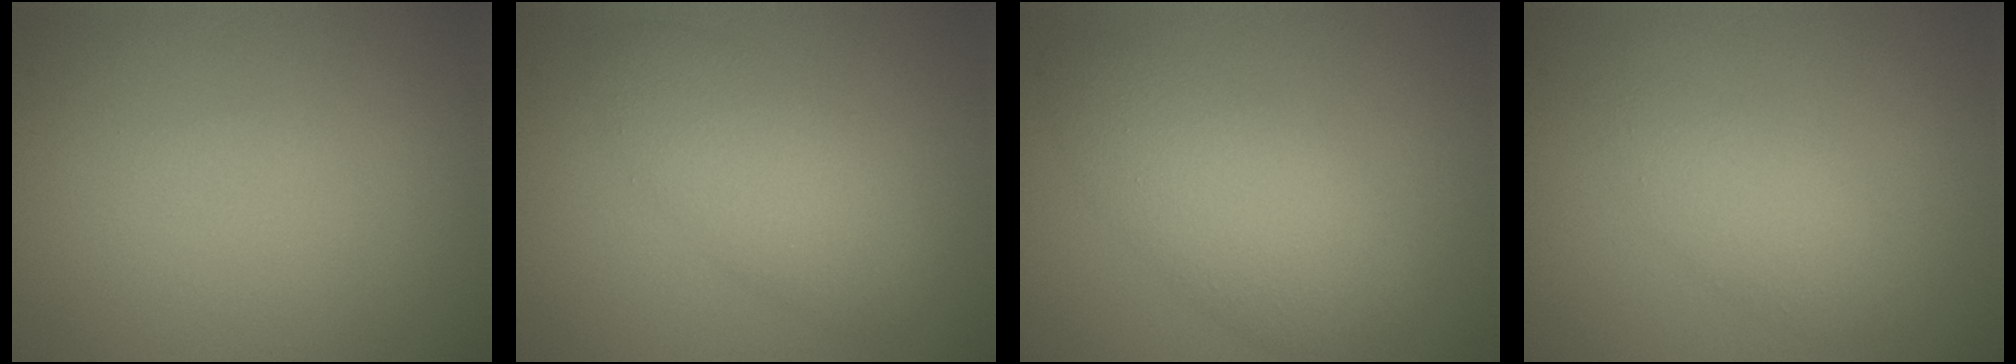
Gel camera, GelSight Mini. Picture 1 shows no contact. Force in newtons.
{"total": 4.1, "press": 4.1, "slide": 0.1}
{"total": 5.0, "press": 5.0, "slide": 0.1}
{"total": 2.0, "press": 2.0, "slide": 0.0}